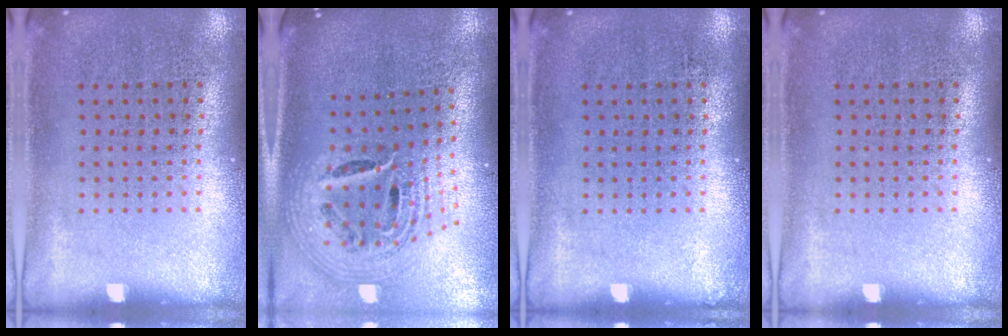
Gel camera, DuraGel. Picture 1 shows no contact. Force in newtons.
{"total": 2.5, "press": 1.8, "slide": 1.8}
{"total": 0.0}
{"total": 0.0}